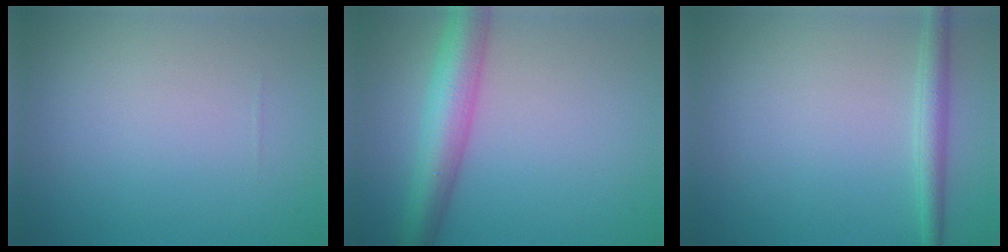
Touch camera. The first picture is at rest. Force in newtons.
{"total": 5.6, "press": 5.6, "slide": 0.2}
{"total": 2.2, "press": 2.2, "slide": 0.0}